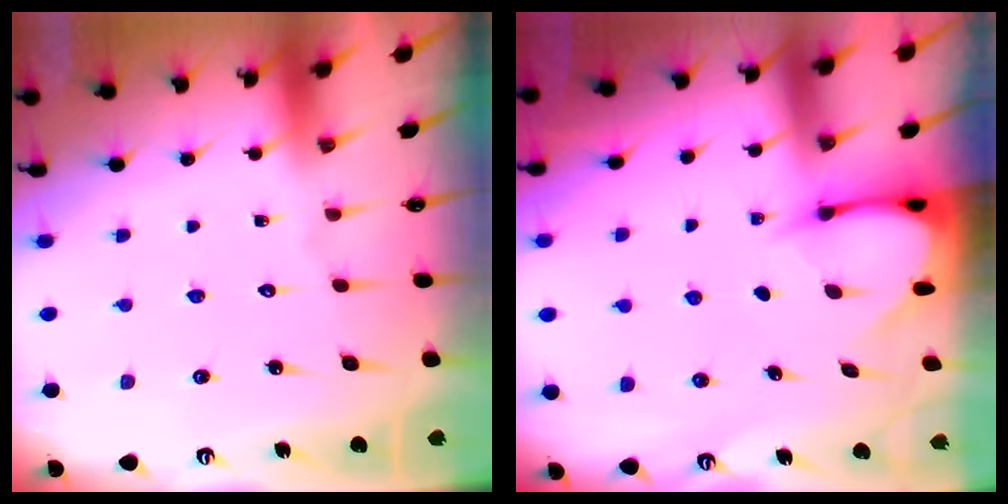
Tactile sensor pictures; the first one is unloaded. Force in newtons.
{"total": 3.5, "press": 3.5, "slide": 0.3}